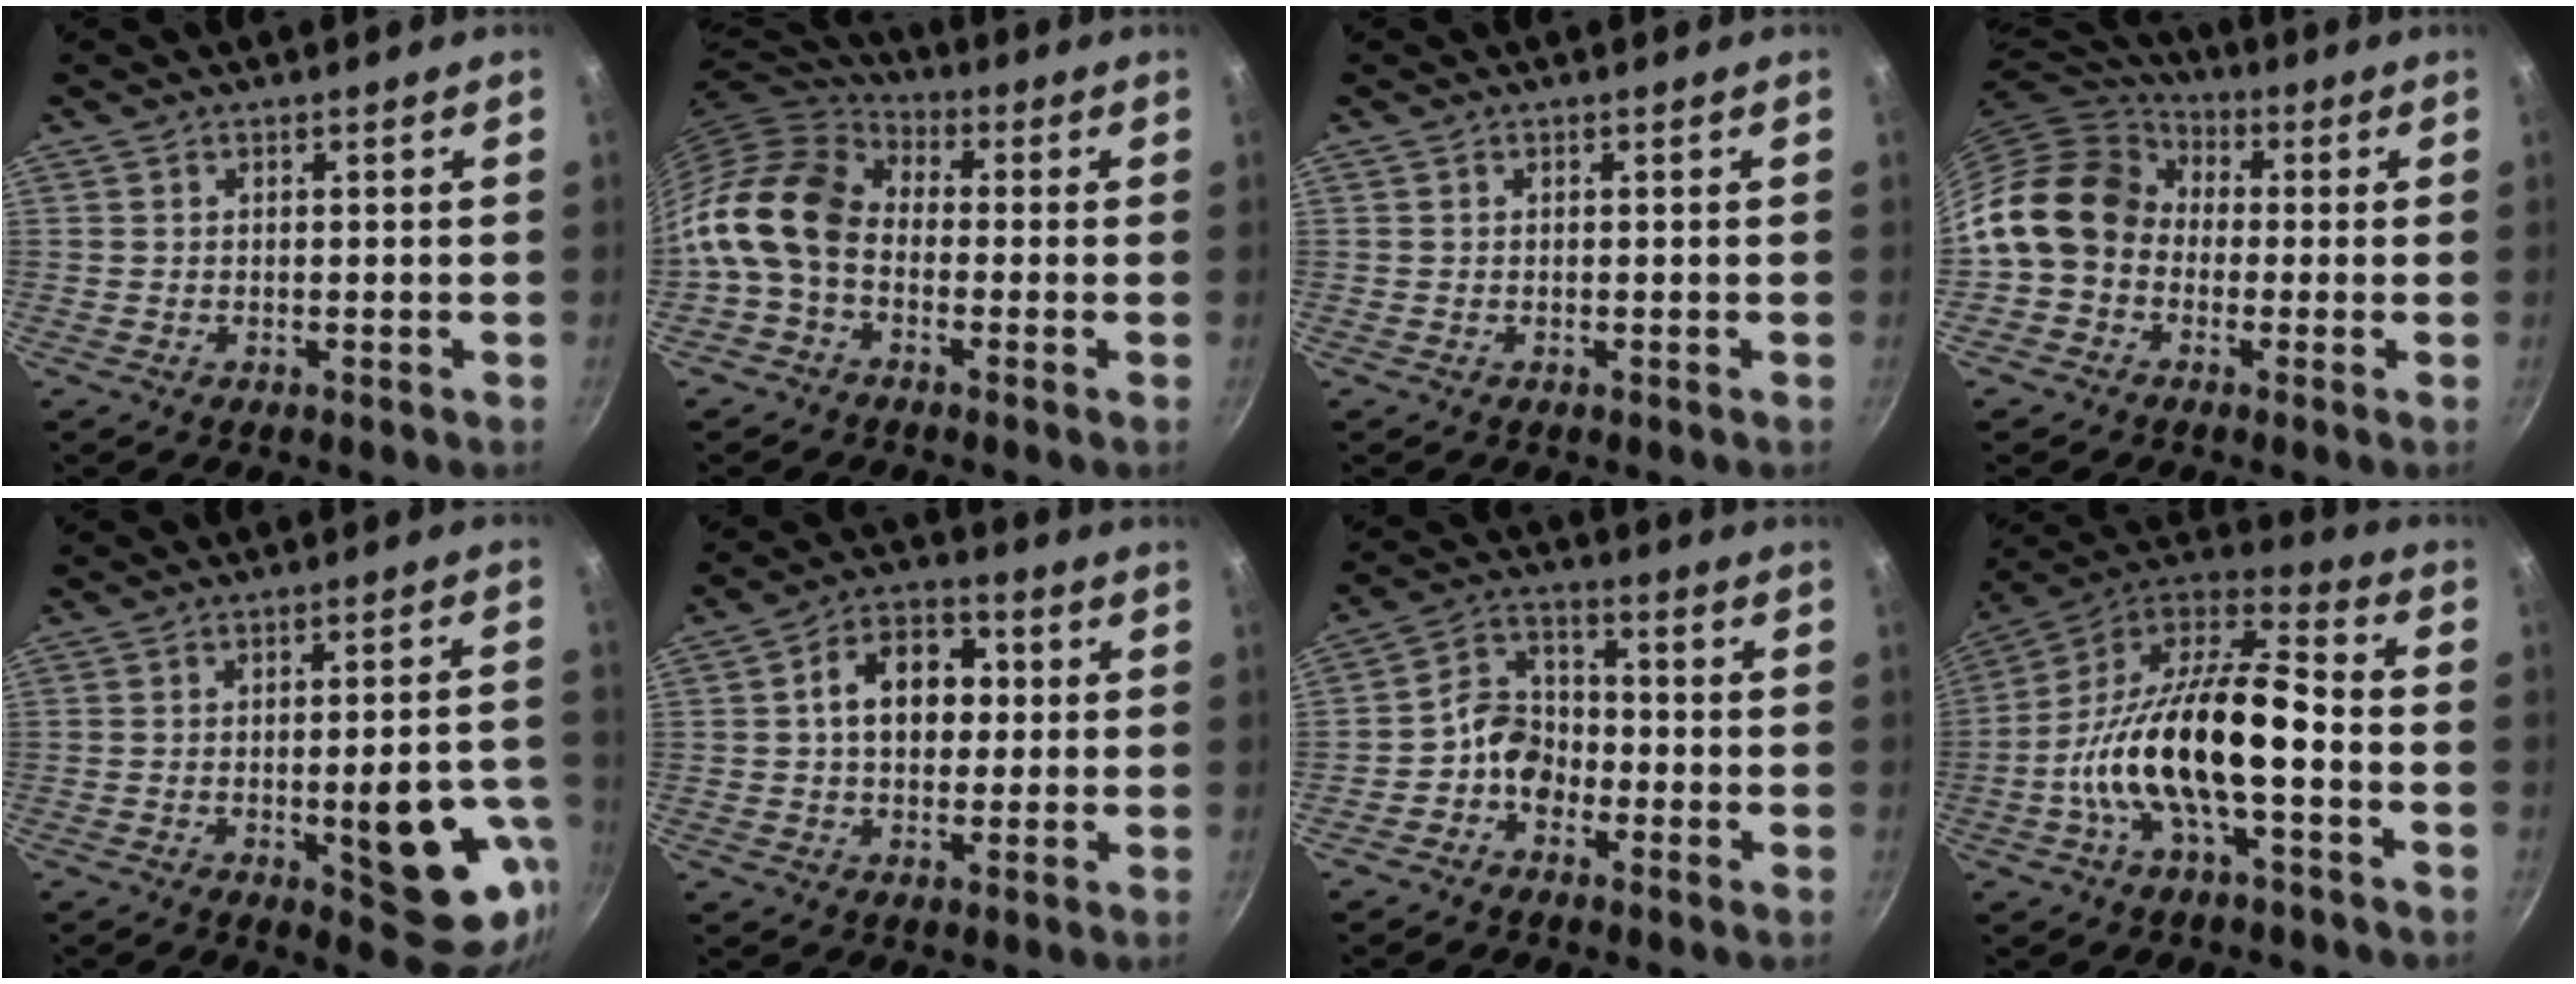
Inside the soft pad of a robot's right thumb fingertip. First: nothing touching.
{"total": 14.6, "force": [-2.4, 10.3, 10.1], "torque": [-0.182, 0.042, -0.072]}
{"total": 0.0}
{"total": 15.1, "force": [-0.6, 12.4, 8.6], "torque": [-0.131, 0.044, -0.029]}
{"total": 15.8, "force": [-4.4, 5.7, 14.1], "torque": [-0.135, 0.018, -0.050]}
{"total": 11.6, "force": [1.3, 8.3, 7.9], "torque": [-0.086, 0.021, 0.007]}
{"total": 7.2, "force": [-2.7, 5.6, 3.7], "torque": [-0.035, 0.035, -0.065]}
{"total": 21.2, "force": [-4.8, 8.6, 18.7], "torque": [-0.337, 0.045, -0.106]}